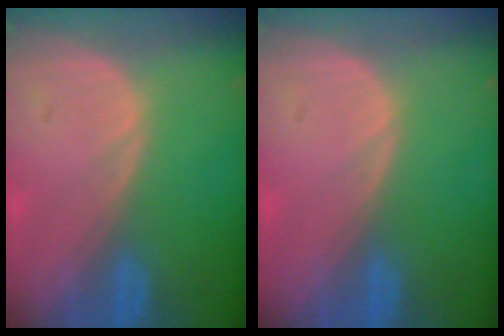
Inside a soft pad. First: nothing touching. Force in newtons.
{"total": 0.0}